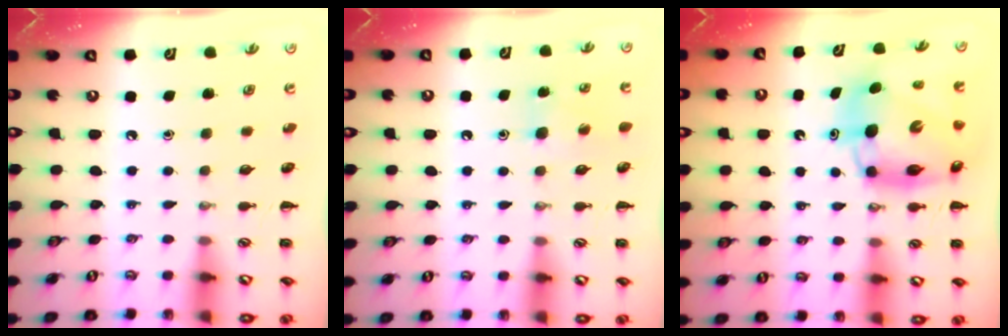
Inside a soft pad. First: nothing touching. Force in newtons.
{"total": 5.5, "press": 5.3, "slide": 1.6}
{"total": 9.5, "press": 9.1, "slide": 2.8}